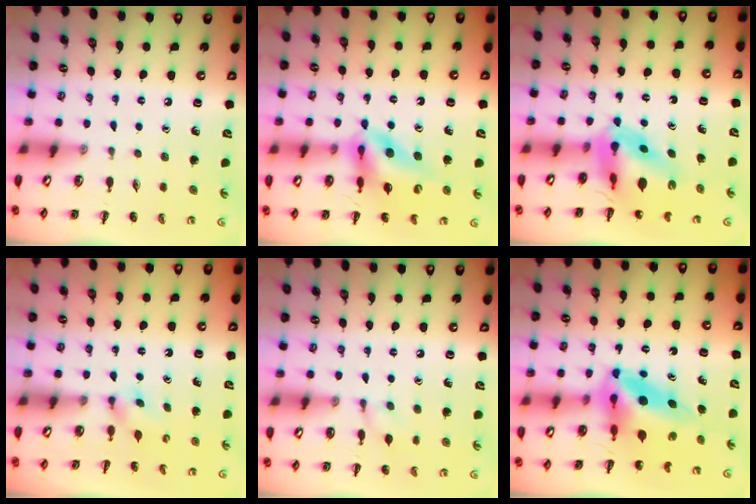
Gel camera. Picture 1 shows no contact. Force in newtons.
{"total": 11.8, "press": 11.2, "slide": 3.7}
{"total": 8.7, "press": 8.2, "slide": 2.9}
{"total": 1.8, "press": 1.5, "slide": 1.0}
{"total": 6.9, "press": 6.5, "slide": 2.2}
{"total": 7.5, "press": 7.3, "slide": 1.7}